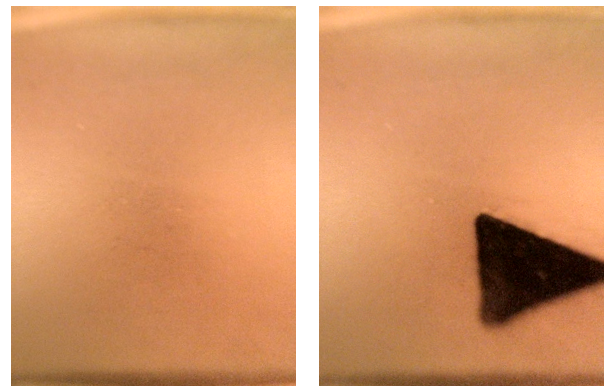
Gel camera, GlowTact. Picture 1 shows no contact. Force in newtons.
{"total": 18.1}